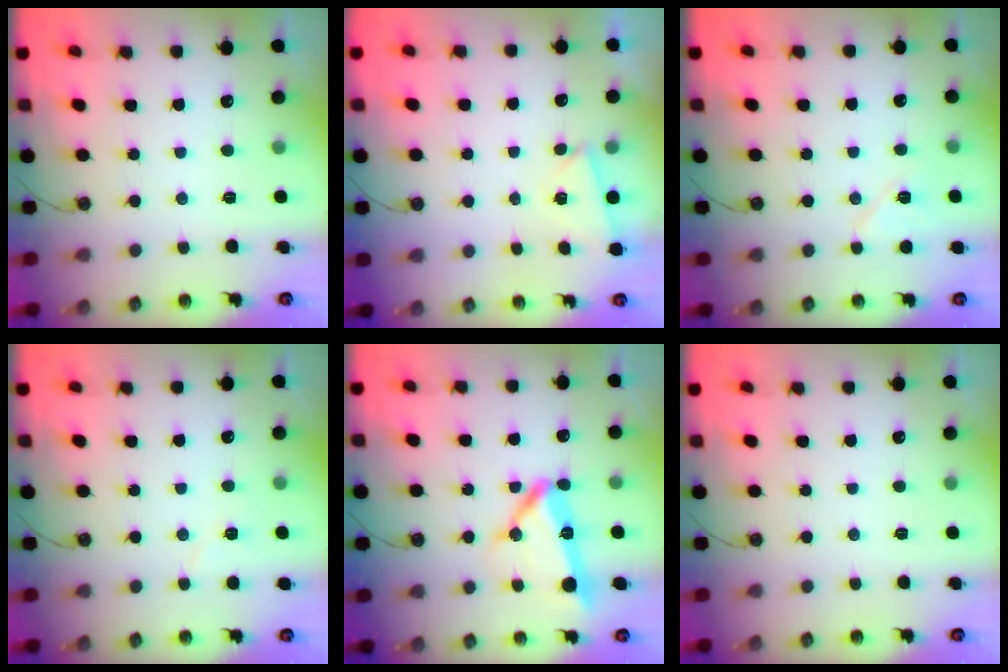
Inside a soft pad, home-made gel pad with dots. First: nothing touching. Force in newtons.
{"total": 2.5, "press": 2.1, "slide": 1.5}
{"total": 6.4, "press": 6.3, "slide": 1.0}
{"total": 5.4, "press": 4.8, "slide": 2.3}
{"total": 16.0, "press": 16.0, "slide": 1.3}
{"total": 0.0}